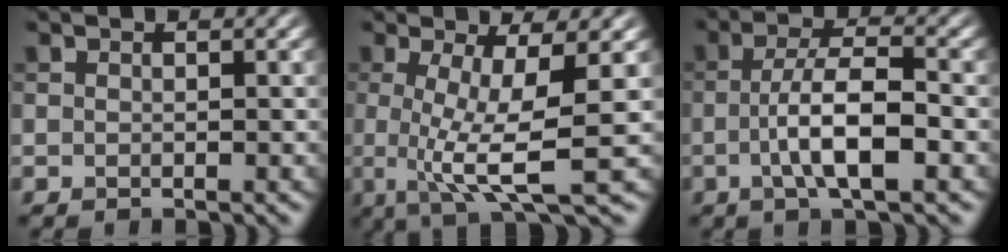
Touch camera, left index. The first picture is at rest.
{"total": 7.4, "force": [-0.4, 1.4, 7.3], "torque": [-0.119, -0.006, -0.005]}
{"total": 5.5, "force": [-1.2, 1.4, 5.2], "torque": [-0.093, 0.005, -0.025]}